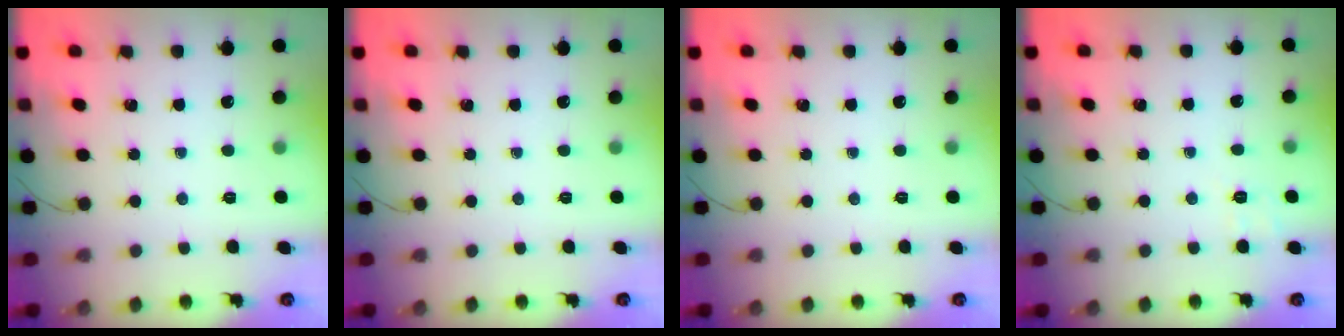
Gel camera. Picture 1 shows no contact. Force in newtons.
{"total": 0.0}
{"total": 0.0}
{"total": 2.4, "press": 1.7, "slide": 1.7}